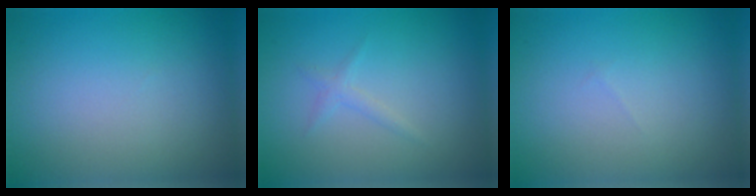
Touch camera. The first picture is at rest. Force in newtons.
{"total": 0.9, "press": 0.9, "slide": 0.1}
{"total": 0.0}